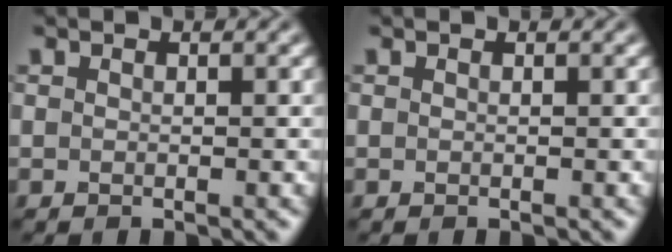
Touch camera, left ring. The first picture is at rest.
{"total": 0.0}